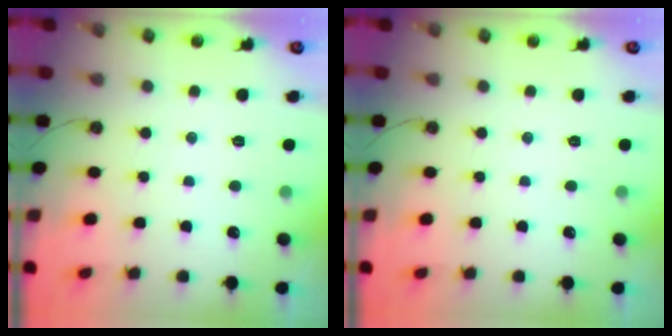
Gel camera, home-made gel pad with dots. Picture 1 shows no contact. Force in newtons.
{"total": 0.0}